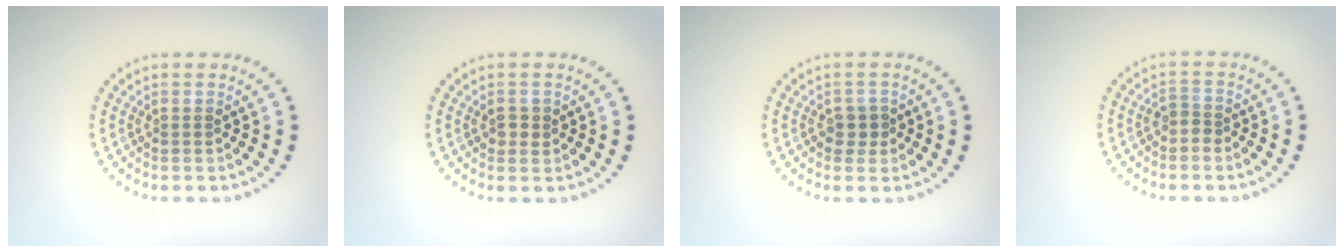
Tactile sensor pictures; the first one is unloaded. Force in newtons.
{"total": 1.4, "press": 1.3, "slide": 0.2}
{"total": 1.4, "press": 1.2, "slide": 0.6}
{"total": 1.2, "press": 0.9, "slide": 0.7}